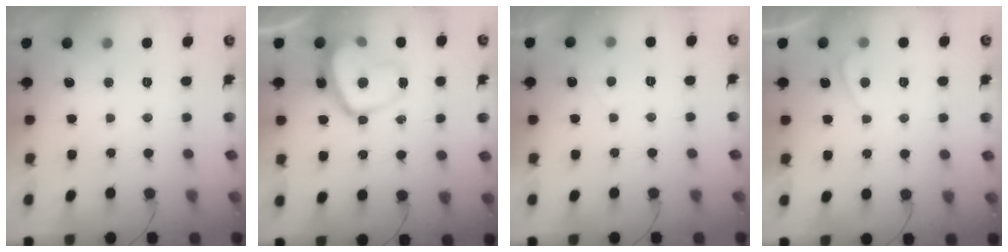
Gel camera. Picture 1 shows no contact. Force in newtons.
{"total": 14.1, "press": 14.1, "slide": 1.3}
{"total": 0.9, "press": 0.7, "slide": 0.6}
{"total": 0.7, "press": 0.4, "slide": 0.5}